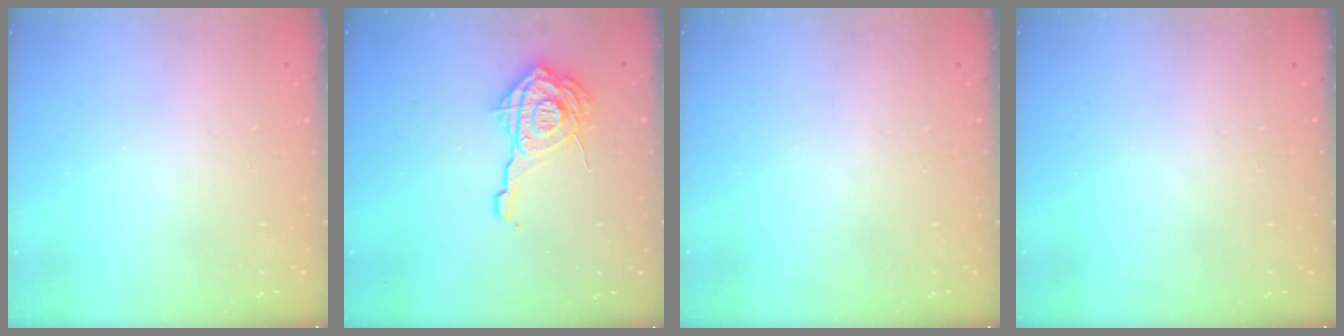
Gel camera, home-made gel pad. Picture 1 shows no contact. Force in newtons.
{"total": 15.3, "press": 15.2, "slide": 1.5}
{"total": 0.0}
{"total": 0.0}